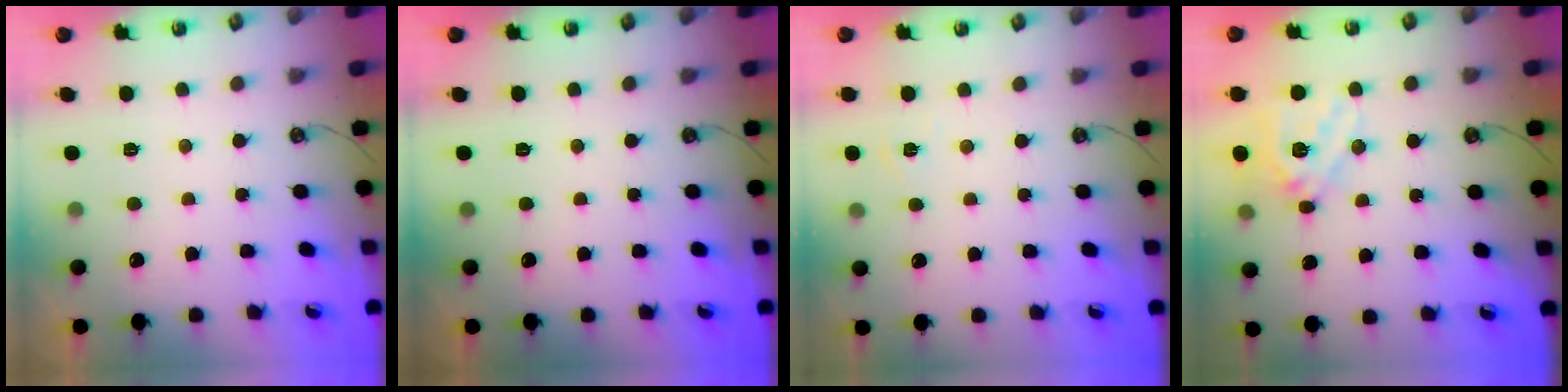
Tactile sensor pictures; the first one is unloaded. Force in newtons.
{"total": 0.0}
{"total": 4.3, "press": 4.3, "slide": 0.4}
{"total": 17.3, "press": 17.1, "slide": 2.6}